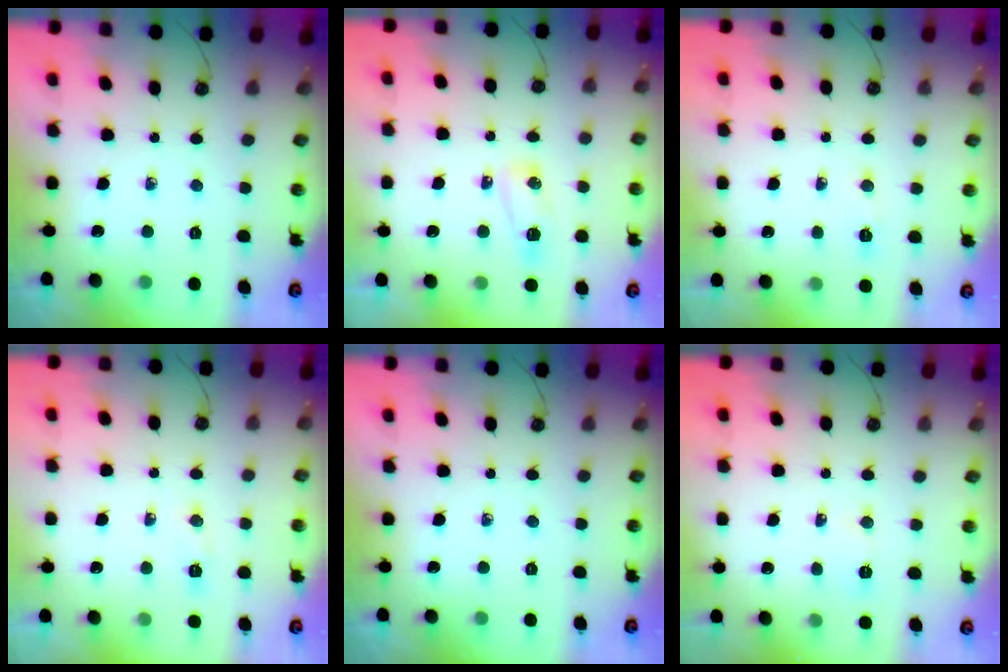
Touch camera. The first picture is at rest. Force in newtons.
{"total": 6.4, "press": 6.2, "slide": 1.3}
{"total": 14.3, "press": 5.5, "slide": 13.2}
{"total": 4.4, "press": 4.4, "slide": 0.5}
{"total": 0.0}
{"total": 3.3, "press": 3.2, "slide": 0.9}